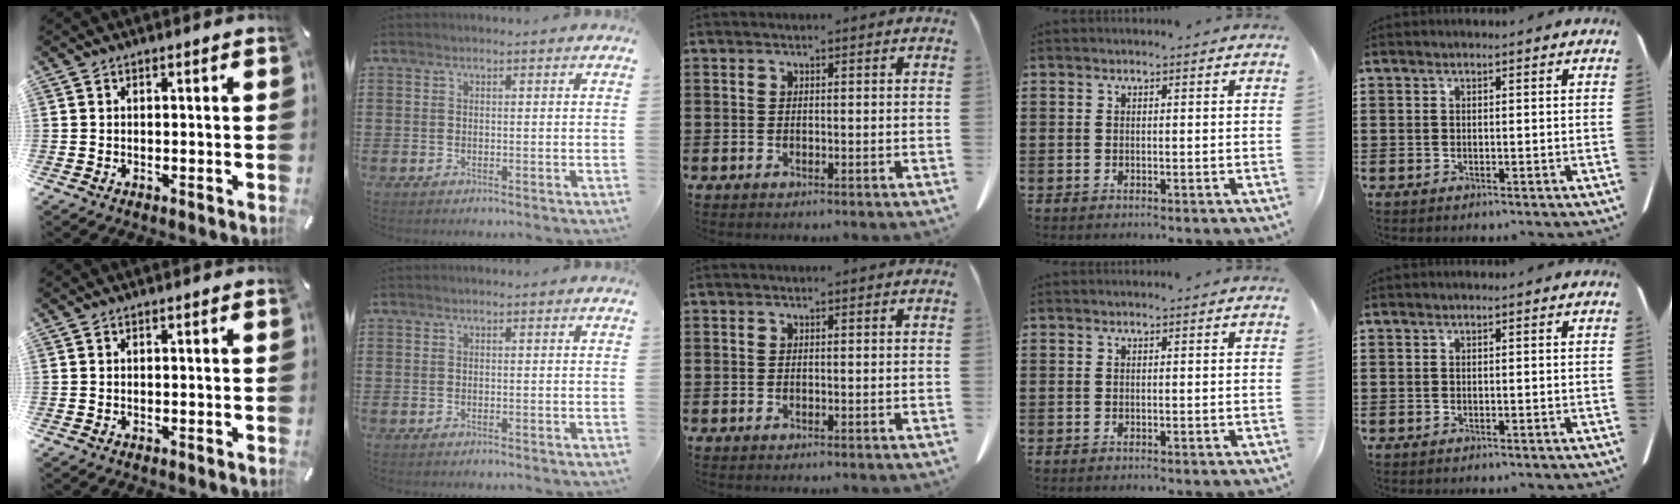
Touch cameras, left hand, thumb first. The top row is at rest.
{}